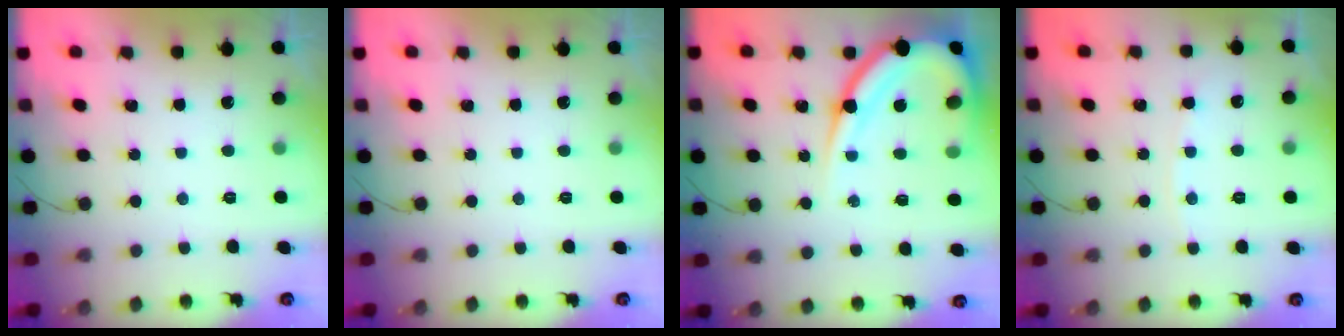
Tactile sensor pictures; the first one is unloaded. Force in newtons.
{"total": 0.0}
{"total": 16.7, "press": 16.7, "slide": 1.7}
{"total": 4.1, "press": 4.0, "slide": 0.6}